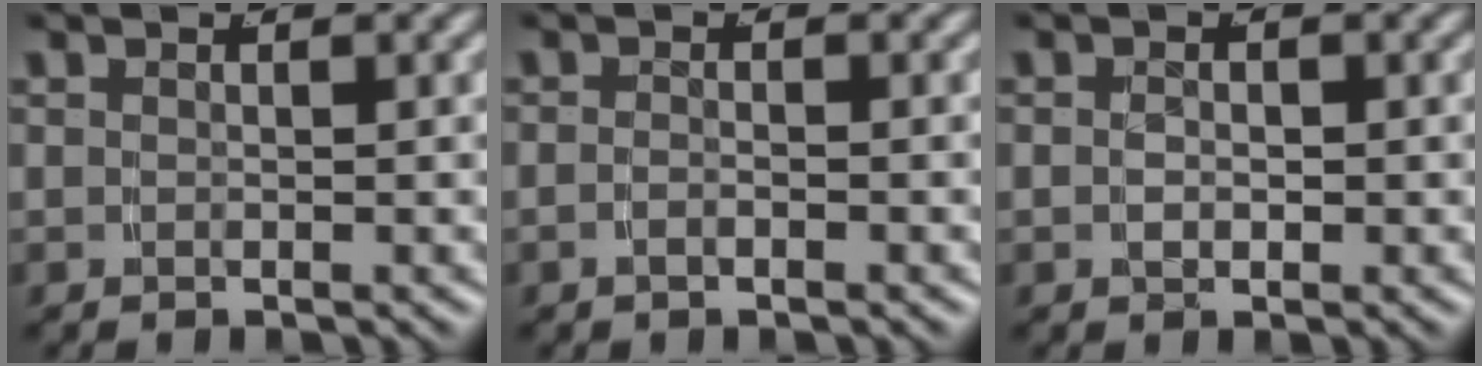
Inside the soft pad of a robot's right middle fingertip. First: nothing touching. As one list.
[{"total": 1.0, "force": [-0.9, 0.0, 0.5], "torque": [-0.015, -0.003, -0.014]}, {"total": 1.0, "force": [-0.4, 0.5, 0.7], "torque": [-0.019, -0.007, -0.002]}]